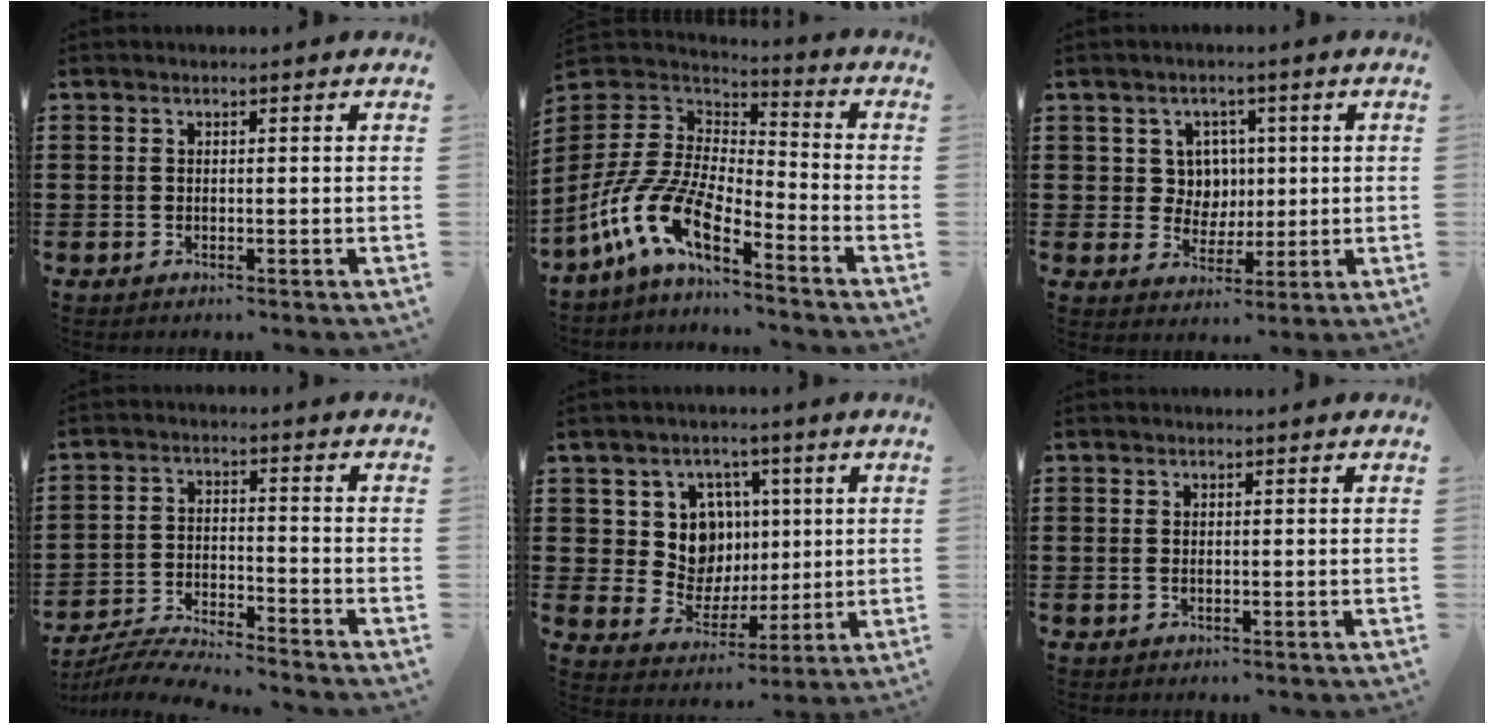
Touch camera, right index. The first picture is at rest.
{"total": 11.5, "force": [-7.6, 4.1, 7.7], "torque": [-0.199, -0.008, -0.161]}
{"total": 5.2, "force": [1.2, 4.8, 1.7], "torque": [-0.047, 0.013, 0.018]}
{"total": 5.8, "force": [-5.7, 0.1, 1.1], "torque": [-0.031, 0.000, -0.114]}
{"total": 9.3, "force": [2.3, 8.2, 3.7], "torque": [-0.088, 0.004, 0.047]}
{"total": 0.6, "force": [0.0, 0.3, 0.5], "torque": [-0.013, 0.000, 0.001]}